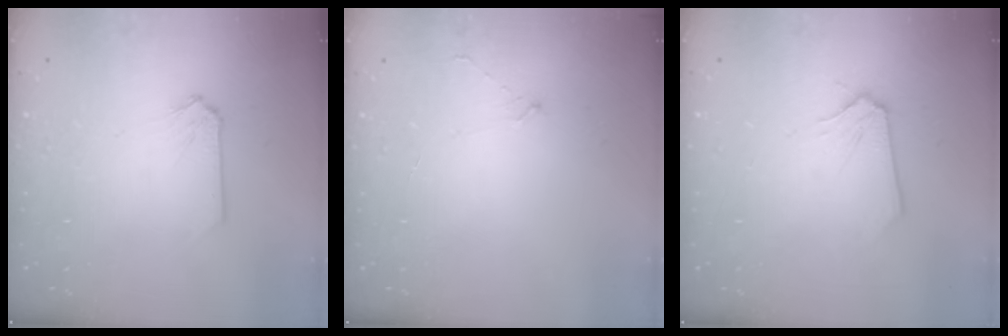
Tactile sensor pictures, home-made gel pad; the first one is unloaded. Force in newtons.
{"total": 2.4, "press": 2.4, "slide": 0.2}
{"total": 0.0}